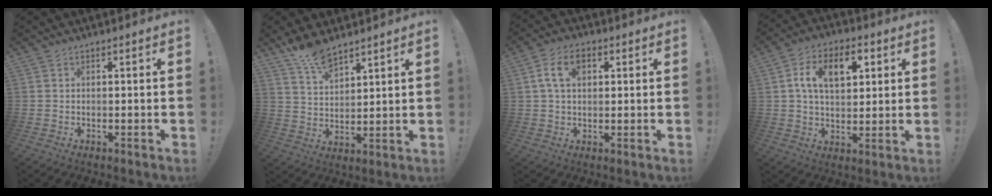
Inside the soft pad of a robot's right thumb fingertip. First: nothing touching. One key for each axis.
{"total": 8.4, "fx": 7.2, "fy": 2.6, "fz": 3.4, "tx": -0.075, "ty": -0.043, "tz": 0.136}
{"total": 8.3, "fx": 2.5, "fy": 5.1, "fz": 6.0, "tx": -0.111, "ty": 0.010, "tz": 0.047}
{"total": 12.4, "fx": 3.9, "fy": 7.7, "fz": 8.8, "tx": -0.132, "ty": 0.007, "tz": 0.068}